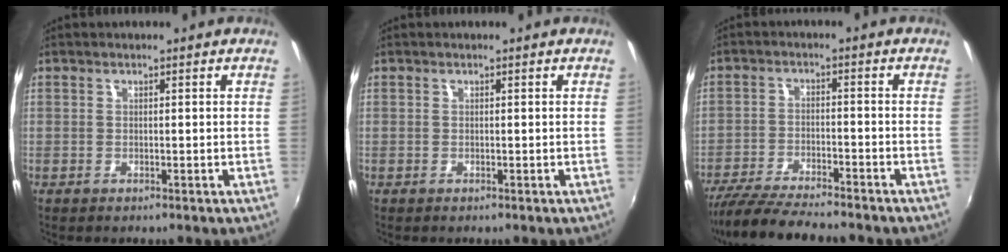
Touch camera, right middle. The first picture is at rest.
{"total": 0.0}
{"total": 13.8, "force": [-12.1, 1.8, 6.4], "torque": [-0.141, -0.022, -0.201]}